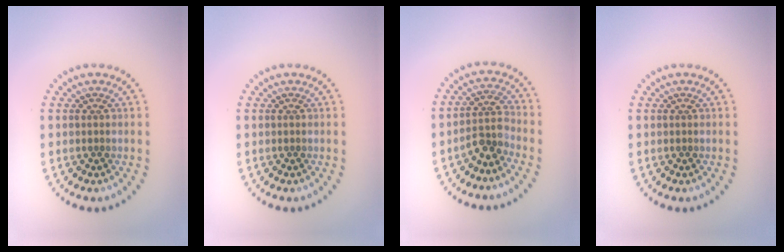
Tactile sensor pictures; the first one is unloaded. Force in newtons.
{"total": 0.0}
{"total": 2.6, "press": 2.0, "slide": 1.8}
{"total": 0.0}